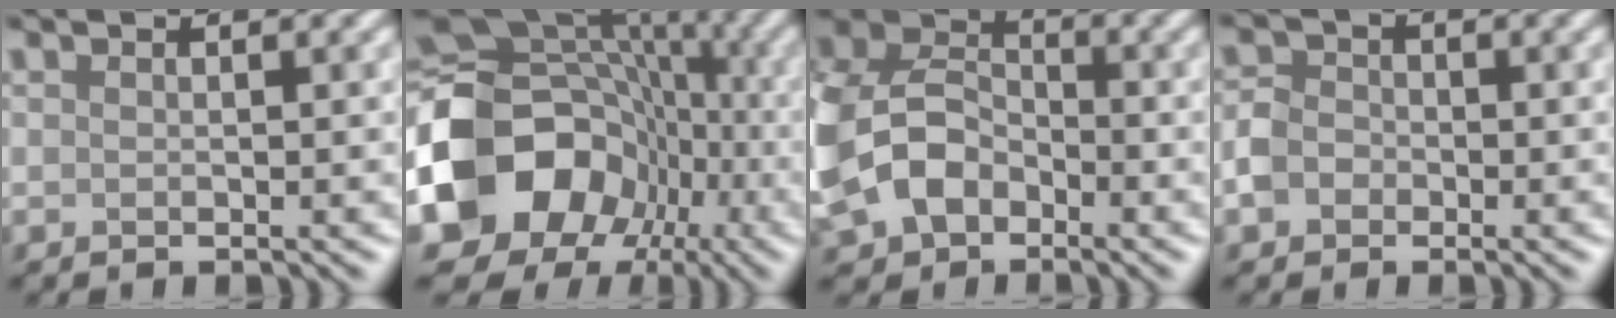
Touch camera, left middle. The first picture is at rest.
{"total": 14.2, "force": [-4.1, 11.7, 7.0], "torque": [-0.146, -0.005, -0.083]}
{"total": 10.7, "force": [-2.6, 8.1, 6.6], "torque": [-0.159, -0.008, -0.055]}
{"total": 2.7, "force": [-0.9, 2.3, 1.1], "torque": [-0.015, 0.001, -0.022]}